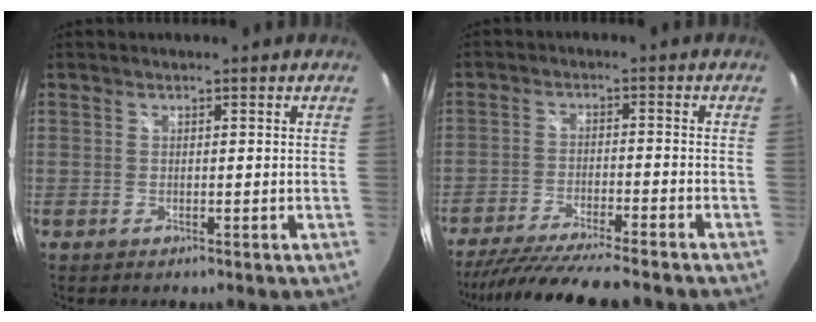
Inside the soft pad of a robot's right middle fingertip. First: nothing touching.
{"total": 14.5, "force": [-12.8, 0.7, 6.9], "torque": [-0.142, -0.026, -0.208]}